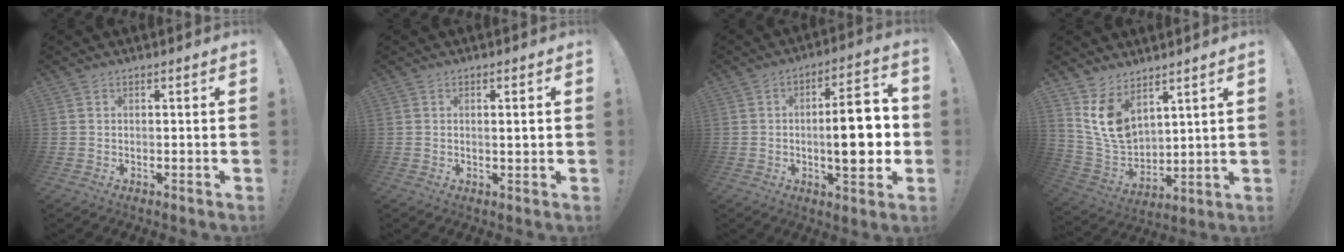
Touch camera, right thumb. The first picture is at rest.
{"total": 1.7, "force": [0.3, 0.0, 1.7], "torque": [-0.017, -0.008, 0.001]}
{"total": 15.3, "force": [-1.1, 4.5, 14.6], "torque": [-0.207, 0.000, -0.025]}
{"total": 11.8, "force": [6.9, 7.4, 6.1], "torque": [-0.123, -0.047, 0.137]}